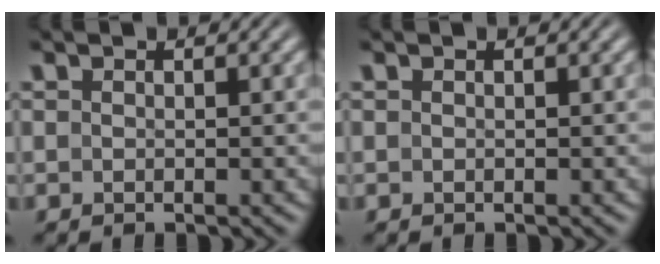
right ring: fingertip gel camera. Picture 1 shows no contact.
{"total": 0.0}